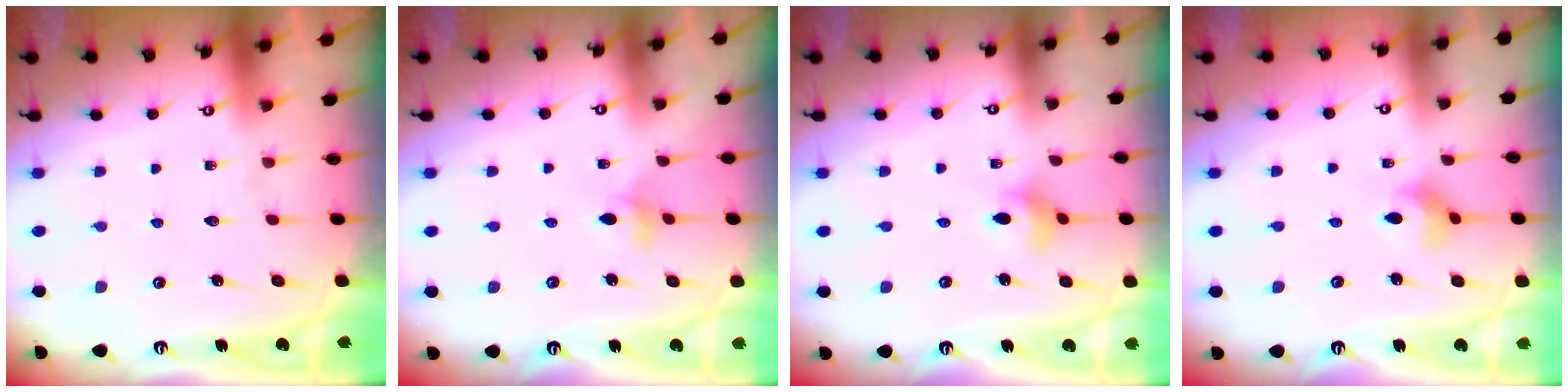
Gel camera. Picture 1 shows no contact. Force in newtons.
{"total": 4.5, "press": 4.4, "slide": 0.7}
{"total": 4.2, "press": 4.1, "slide": 0.6}
{"total": 3.2, "press": 3.2, "slide": 0.2}